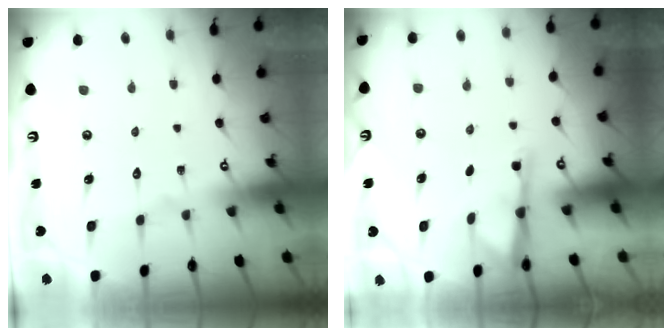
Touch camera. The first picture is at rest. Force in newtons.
{"total": 2.8, "press": 2.8, "slide": 0.5}